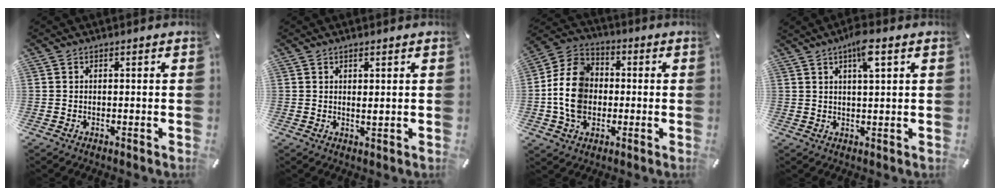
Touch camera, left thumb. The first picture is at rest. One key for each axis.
{"total": 1.5, "fx": 0.8, "fy": 0.0, "fz": 1.2, "tx": -0.026, "ty": -0.003, "tz": 0.014}
{"total": 12.5, "fx": -1.3, "fy": 10.4, "fz": 6.8, "tx": -0.168, "ty": 0.022, "tz": -0.024}
{"total": 5.9, "fx": 3.0, "fy": 1.2, "fz": 4.9, "tx": -0.088, "ty": -0.001, "tz": 0.047}